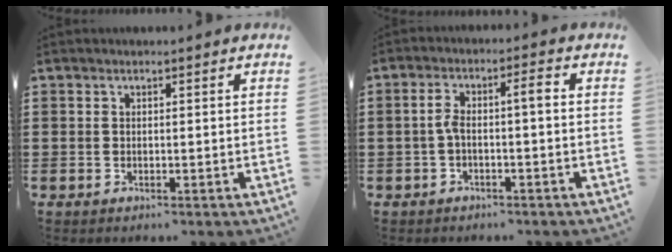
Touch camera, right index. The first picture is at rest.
{"total": 3.8, "force": [-0.5, 0.8, 3.7], "torque": [-0.076, 0.005, -0.017]}